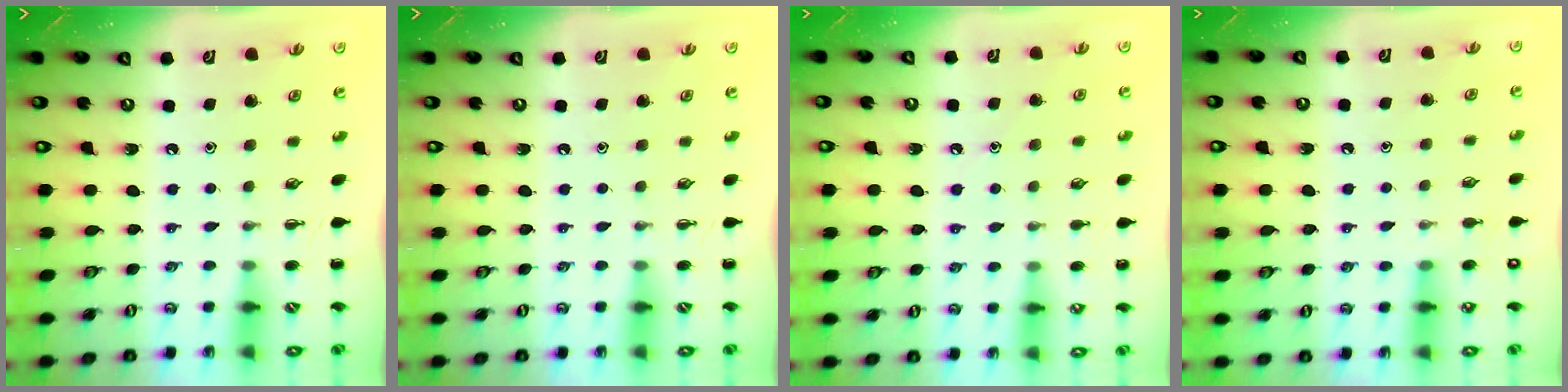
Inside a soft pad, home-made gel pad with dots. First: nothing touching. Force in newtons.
{"total": 0.0}
{"total": 7.5, "press": 7.3, "slide": 2.0}
{"total": 5.7, "press": 5.5, "slide": 1.4}